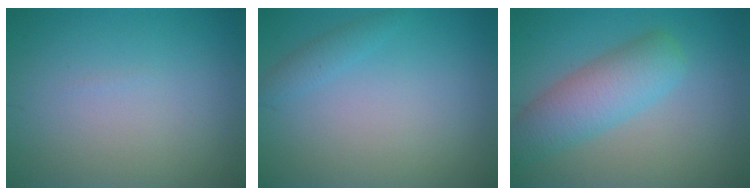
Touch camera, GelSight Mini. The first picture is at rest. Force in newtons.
{"total": 1.2, "press": 1.2, "slide": 0.1}
{"total": 5.3, "press": 5.3, "slide": 0.2}